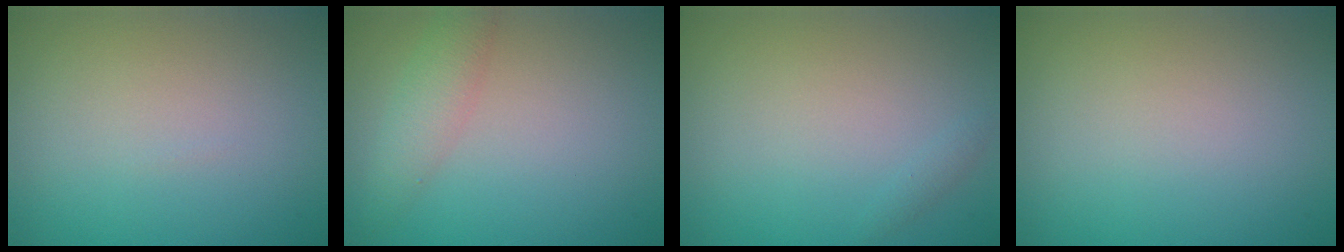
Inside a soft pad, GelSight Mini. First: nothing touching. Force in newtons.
{"total": 2.5, "press": 2.5, "slide": 0.1}
{"total": 0.6, "press": 0.6, "slide": 0.0}
{"total": 0.0}